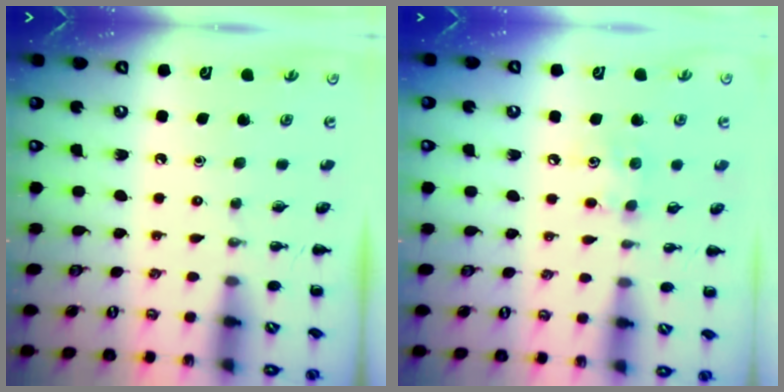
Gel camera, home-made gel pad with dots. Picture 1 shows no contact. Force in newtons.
{"total": 6.9, "press": 6.8, "slide": 1.5}